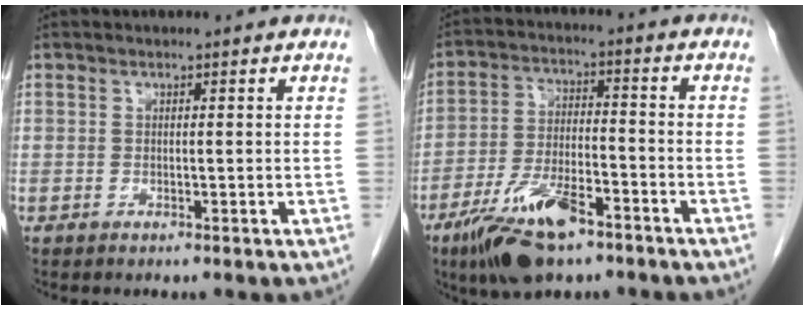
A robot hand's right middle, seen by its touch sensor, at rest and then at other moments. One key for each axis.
{"total": 12.0, "fx": -7.7, "fy": 3.7, "fz": 8.5, "tx": -0.166, "ty": -0.012, "tz": -0.135}